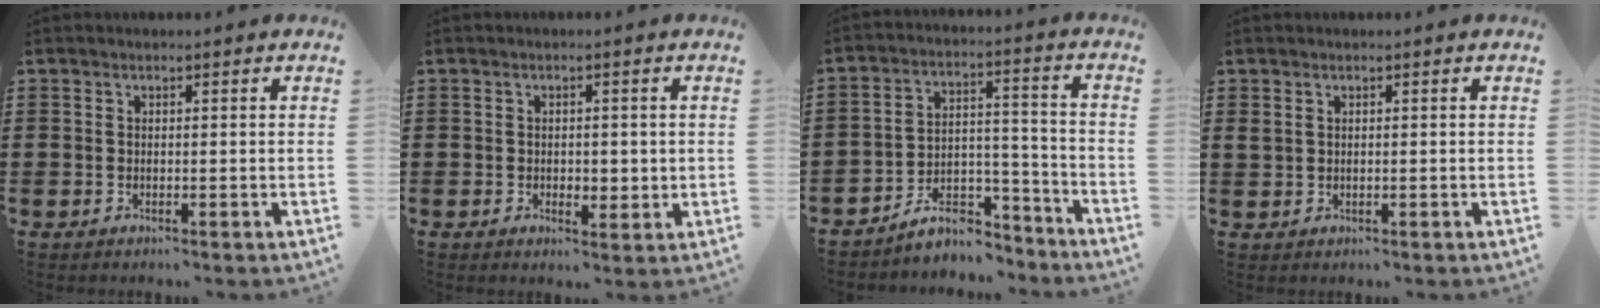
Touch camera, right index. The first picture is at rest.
{"total": 2.0, "force": [-0.1, 1.5, 1.3], "torque": [-0.021, 0.006, -0.005]}
{"total": 7.7, "force": [-6.6, 3.0, 2.6], "torque": [-0.041, 0.025, -0.124]}
{"total": 0.9, "force": [0.5, 0.6, 0.5], "torque": [-0.012, 0.004, 0.009]}